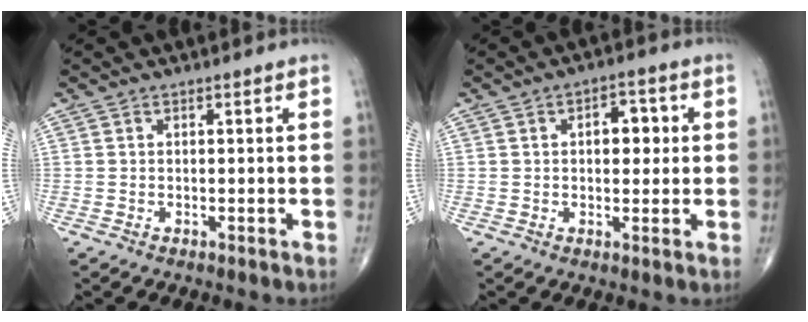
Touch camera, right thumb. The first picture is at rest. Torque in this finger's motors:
{"motor_torque": [0.20, 1.32, 0.63, 0.15, 0.00]}